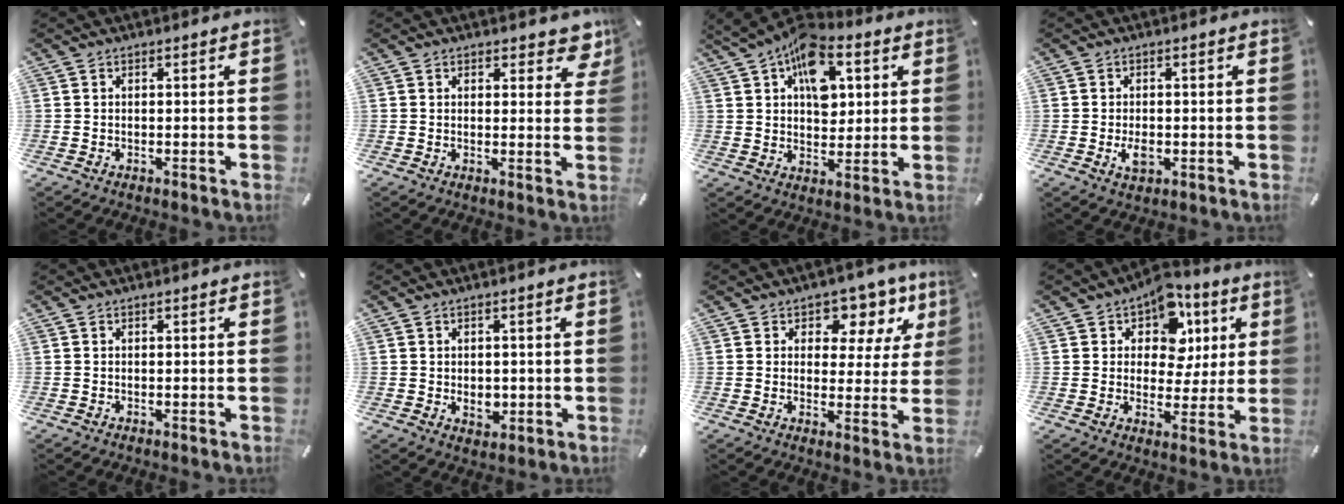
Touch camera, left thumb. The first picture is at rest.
{"total": 4.5, "force": [2.8, 2.7, 2.2], "torque": [-0.010, -0.015, 0.044]}
{"total": 13.4, "force": [5.5, 8.9, 8.4], "torque": [-0.121, -0.022, 0.099]}
{"total": 3.5, "force": [-0.7, 2.2, 2.6], "torque": [-0.051, -0.005, -0.016]}
{"total": 0.0}
{"total": 3.7, "force": [-0.4, 3.0, 2.2], "torque": [-0.022, -0.003, -0.006]}
{"total": 8.8, "force": [5.0, 6.1, 4.1], "torque": [-0.052, -0.033, 0.084]}
{"total": 11.1, "force": [4.7, 8.6, 5.2], "torque": [-0.080, -0.029, 0.084]}